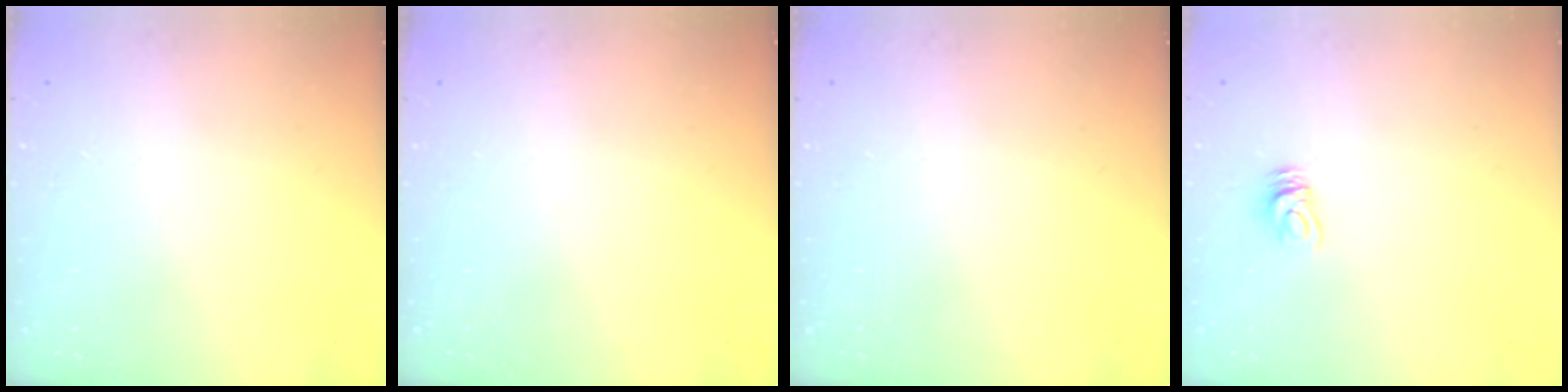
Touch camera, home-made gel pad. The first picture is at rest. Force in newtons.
{"total": 0.0}
{"total": 0.0}
{"total": 5.1, "press": 5.1, "slide": 0.3}